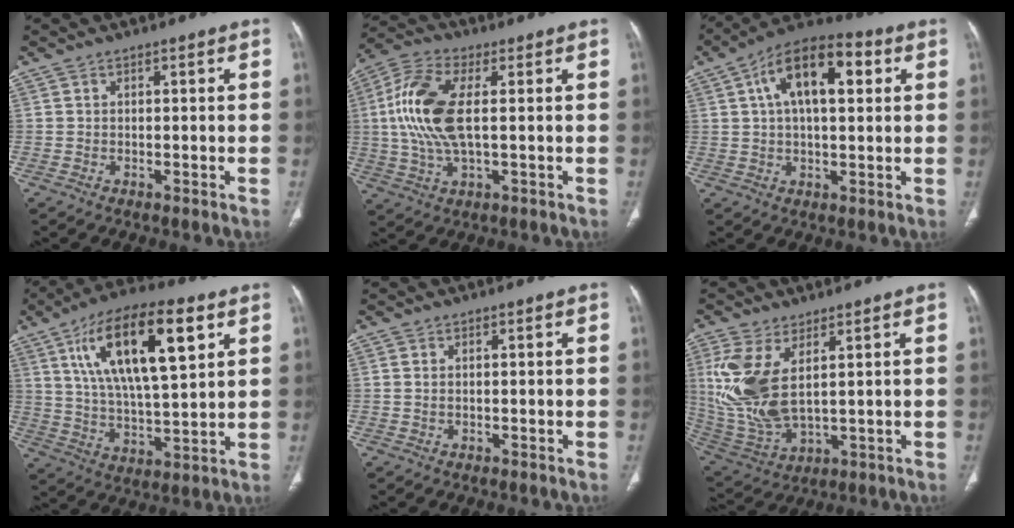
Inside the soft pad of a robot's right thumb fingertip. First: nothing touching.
{"total": 13.5, "force": [1.3, 5.7, 12.2], "torque": [-0.279, 0.011, 0.024]}
{"total": 15.1, "force": [4.5, 7.1, 12.5], "torque": [-0.194, 0.022, 0.067]}
{"total": 21.1, "force": [8.4, 7.5, 17.8], "torque": [-0.295, -0.017, 0.146]}
{"total": 0.6, "force": [0.2, 0.2, 0.5], "torque": [-0.018, 0.004, 0.007]}
{"total": 13.9, "force": [3.7, 6.6, 11.7], "torque": [-0.267, -0.018, 0.095]}